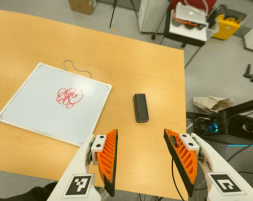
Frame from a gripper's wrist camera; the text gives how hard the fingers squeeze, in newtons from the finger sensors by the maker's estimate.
{"total": 0.0}